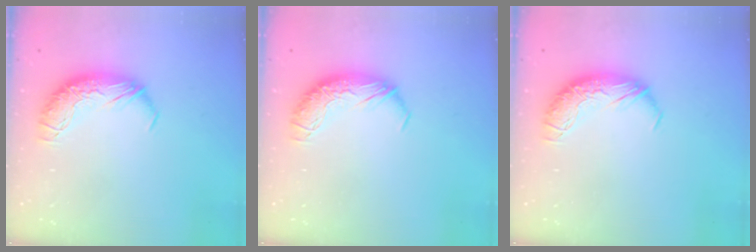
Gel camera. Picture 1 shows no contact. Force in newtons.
{"total": 0.0}
{"total": 0.0}